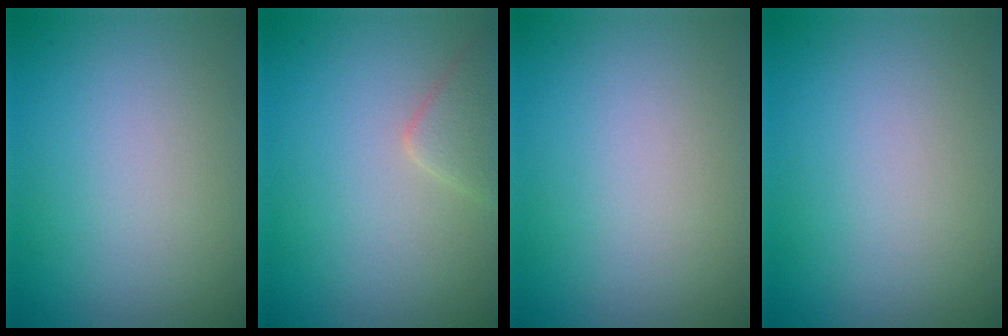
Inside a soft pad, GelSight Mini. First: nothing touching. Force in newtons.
{"total": 2.2, "press": 2.2, "slide": 0.2}
{"total": 0.0}
{"total": 0.0}